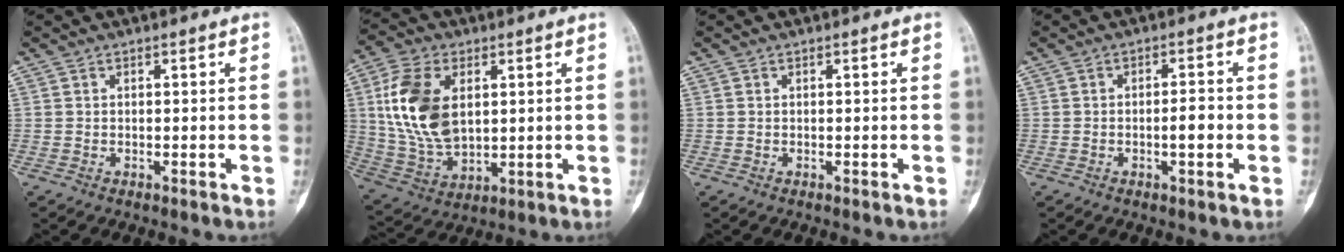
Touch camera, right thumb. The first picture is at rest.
{"total": 16.0, "force": [3.5, 9.7, 12.2], "torque": [-0.237, -0.009, 0.077]}
{"total": 0.0}
{"total": 3.7, "force": [-0.8, 1.1, 3.5], "torque": [-0.053, 0.006, -0.013]}